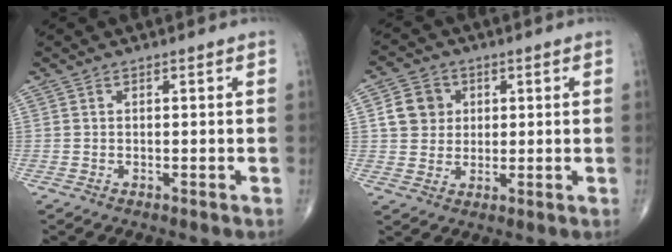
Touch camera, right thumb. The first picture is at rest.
{"total": 6.7, "force": [1.6, 6.0, 2.6], "torque": [-0.020, -0.001, 0.025]}